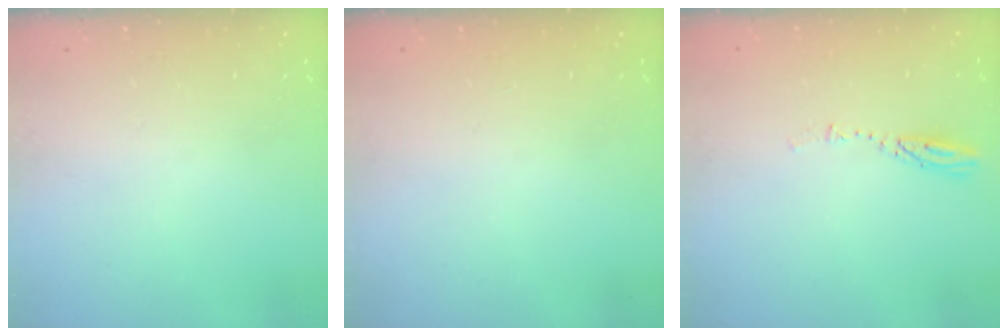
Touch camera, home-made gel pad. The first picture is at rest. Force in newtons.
{"total": 0.0}
{"total": 3.6, "press": 3.5, "slide": 0.5}